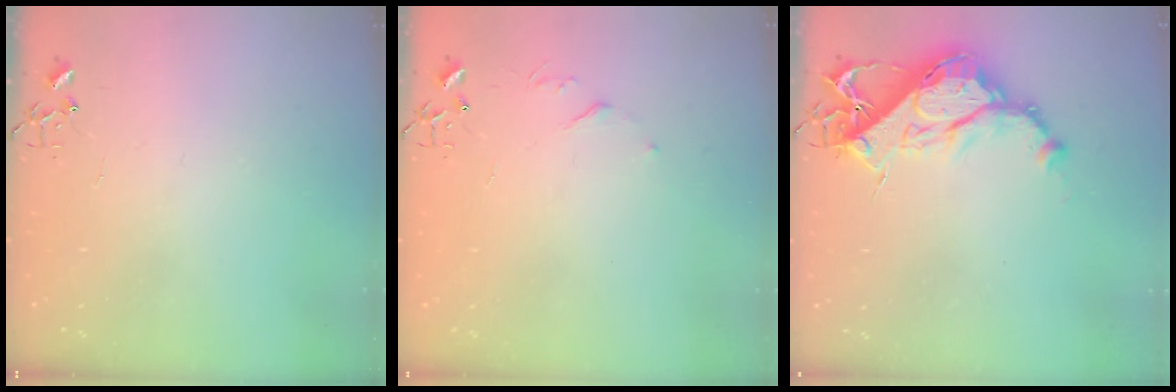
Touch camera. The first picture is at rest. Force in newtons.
{"total": 3.8, "press": 3.7, "slide": 0.6}
{"total": 15.2, "press": 15.1, "slide": 1.4}